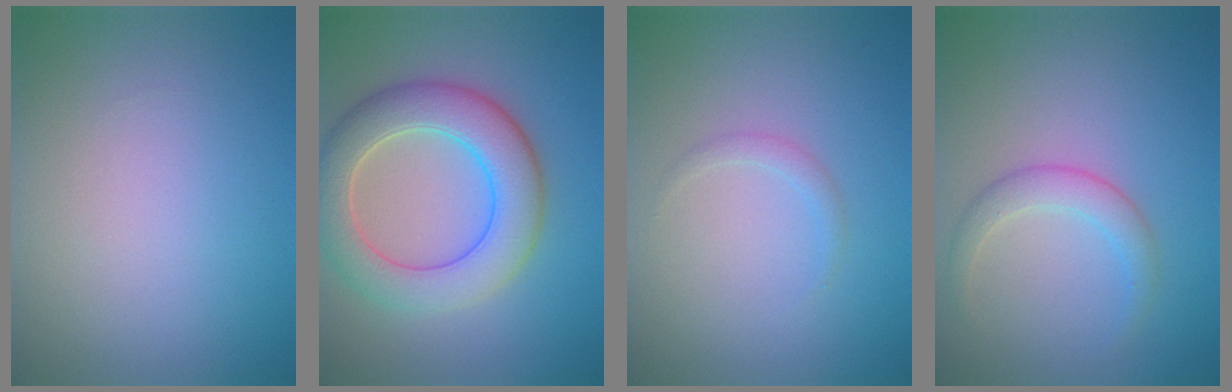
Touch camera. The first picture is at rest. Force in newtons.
{"total": 7.1, "press": 7.1, "slide": 0.8}
{"total": 0.9, "press": 0.9, "slide": 0.1}
{"total": 2.3, "press": 2.3, "slide": 0.1}